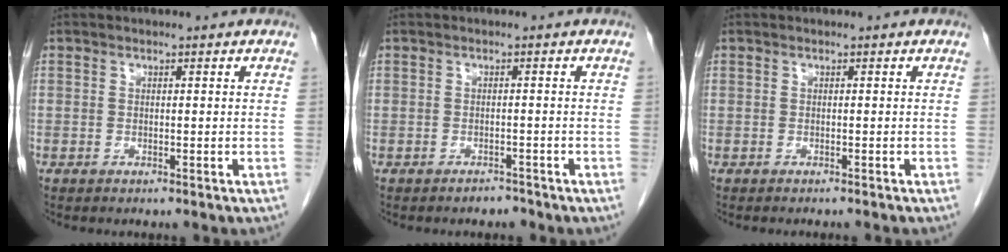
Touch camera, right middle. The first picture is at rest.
{"total": 1.4, "force": [-1.3, 0.5, 0.2], "torque": [-0.006, 0.001, -0.018]}
{"total": 2.3, "force": [-2.2, -0.1, 0.9], "torque": [-0.013, 0.000, -0.026]}